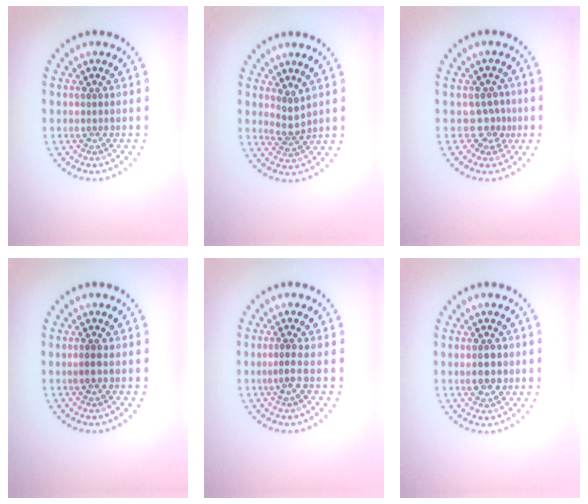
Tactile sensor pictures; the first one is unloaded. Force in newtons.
{"total": 1.7, "press": 1.3, "slide": 1.1}
{"total": 2.2, "press": 1.5, "slide": 1.6}
{"total": 0.7, "press": 0.7, "slide": 0.3}
{"total": 1.3, "press": 0.9, "slide": 0.9}
{"total": 2.4, "press": 2.4, "slide": 0.1}